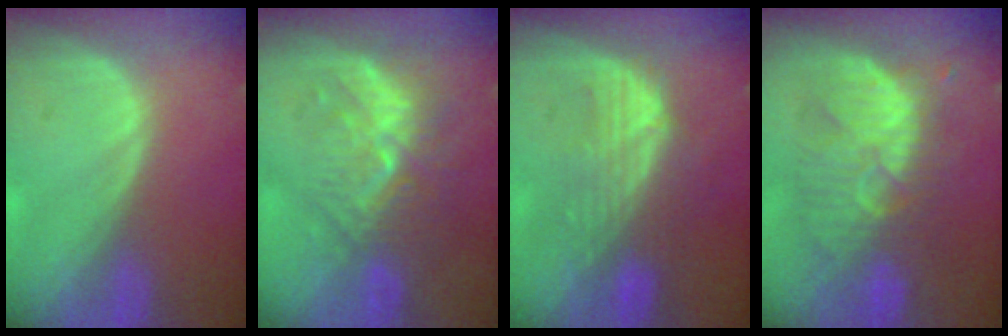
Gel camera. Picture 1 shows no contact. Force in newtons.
{"total": 8.8, "press": 8.4, "slide": 2.7}
{"total": 7.3, "press": 7.3, "slide": 0.6}
{"total": 9.3, "press": 9.3, "slide": 1.3}